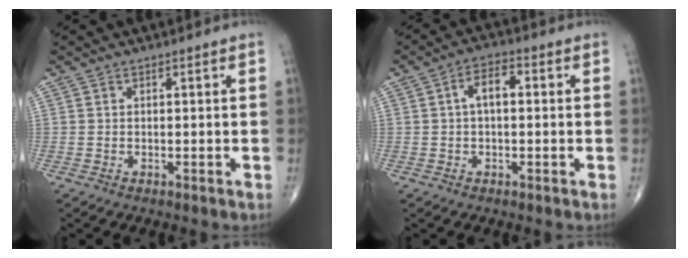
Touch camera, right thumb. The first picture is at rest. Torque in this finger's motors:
{"motor_torque": [0.32, 1.87, 0.19, -0.22, 0.18]}